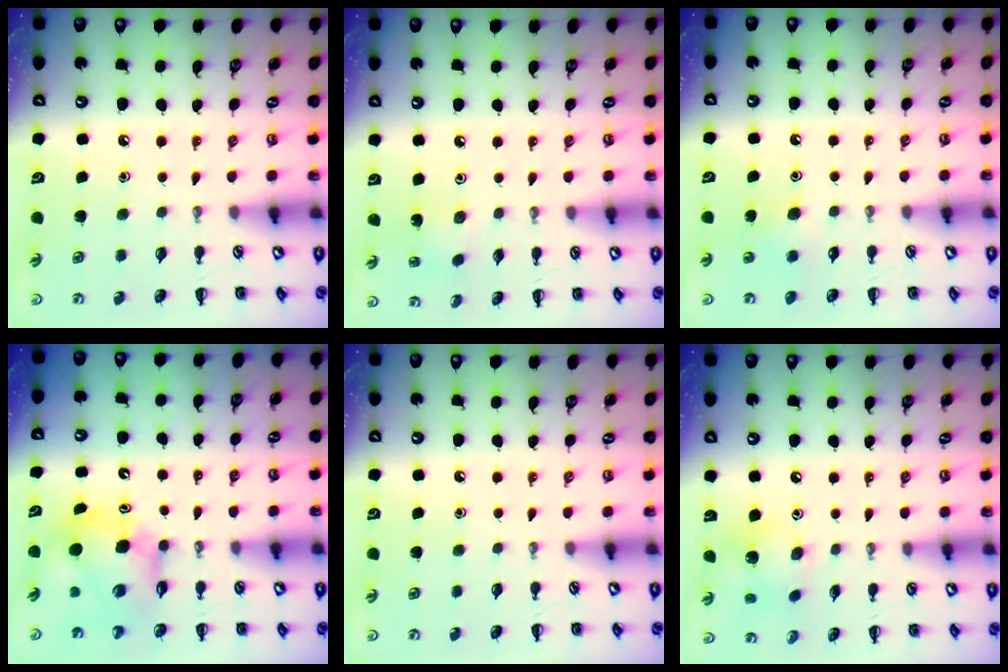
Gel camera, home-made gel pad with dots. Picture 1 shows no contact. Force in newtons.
{"total": 1.4, "press": 1.2, "slide": 0.6}
{"total": 3.9, "press": 3.6, "slide": 1.5}
{"total": 8.7, "press": 8.3, "slide": 2.6}
{"total": 0.0}
{"total": 5.9, "press": 5.8, "slide": 1.2}